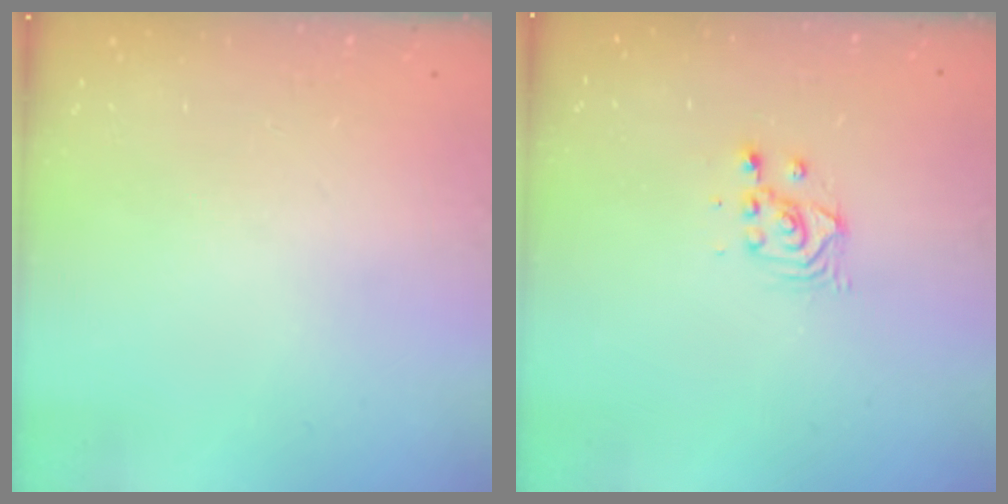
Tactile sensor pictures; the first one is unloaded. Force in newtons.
{"total": 2.9, "press": 2.9, "slide": 0.1}